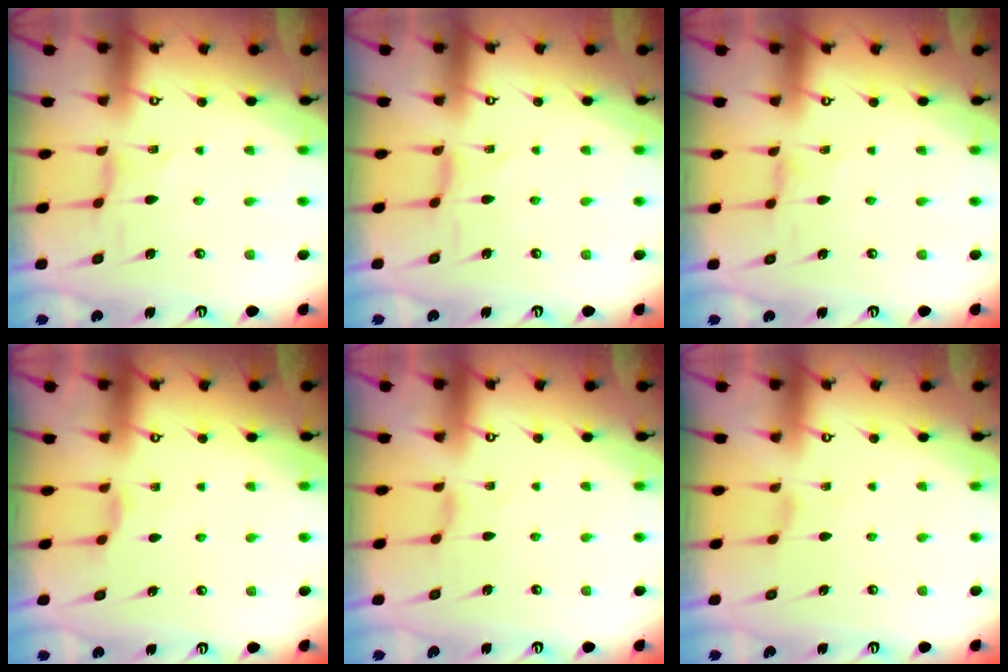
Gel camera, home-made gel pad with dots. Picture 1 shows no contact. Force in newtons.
{"total": 0.0}
{"total": 0.0}
{"total": 2.7, "press": 2.7, "slide": 0.3}
{"total": 1.2, "press": 1.2, "slide": 0.3}
{"total": 0.0}